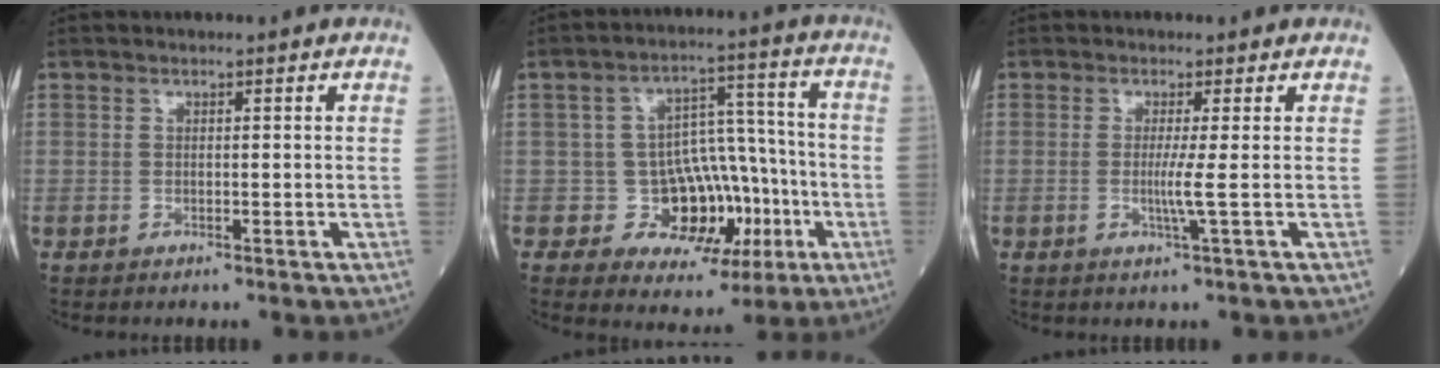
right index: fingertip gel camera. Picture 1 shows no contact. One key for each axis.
{"total": 10.0, "fx": -2.9, "fy": 8.1, "fz": 5.1, "tx": -0.050, "ty": 0.036, "tz": -0.029}
{"total": 2.5, "fx": -0.3, "fy": -1.0, "fz": 2.3, "tx": -0.045, "ty": -0.006, "tz": -0.008}